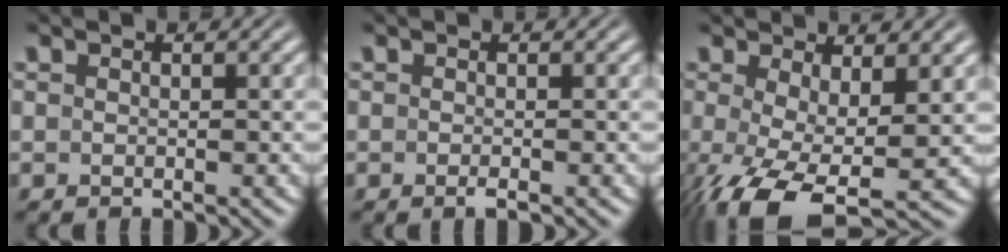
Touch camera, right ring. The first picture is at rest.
{"total": 0.6, "force": [-0.4, 0.1, 0.5], "torque": [-0.006, 0.000, -0.008]}
{"total": 5.2, "force": [-2.3, 1.9, 4.2], "torque": [-0.101, -0.046, -0.013]}